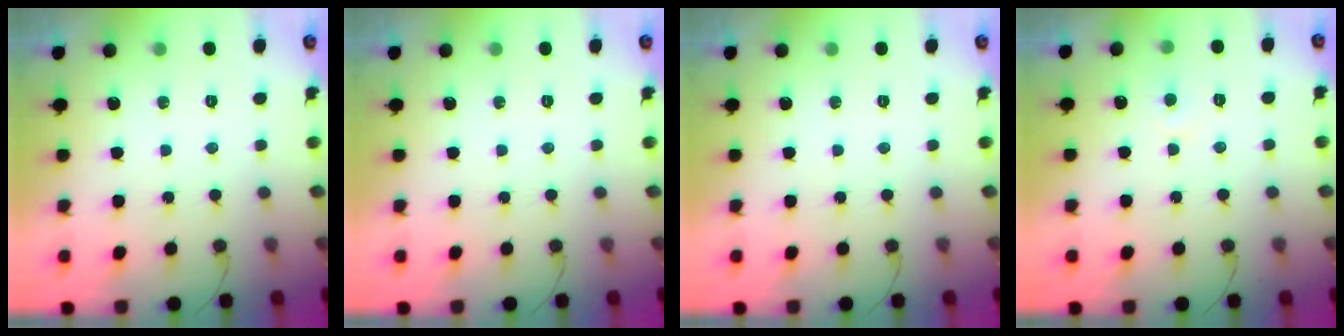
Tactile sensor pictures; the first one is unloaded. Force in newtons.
{"total": 0.0}
{"total": 0.0}
{"total": 3.9, "press": 3.9, "slide": 0.4}